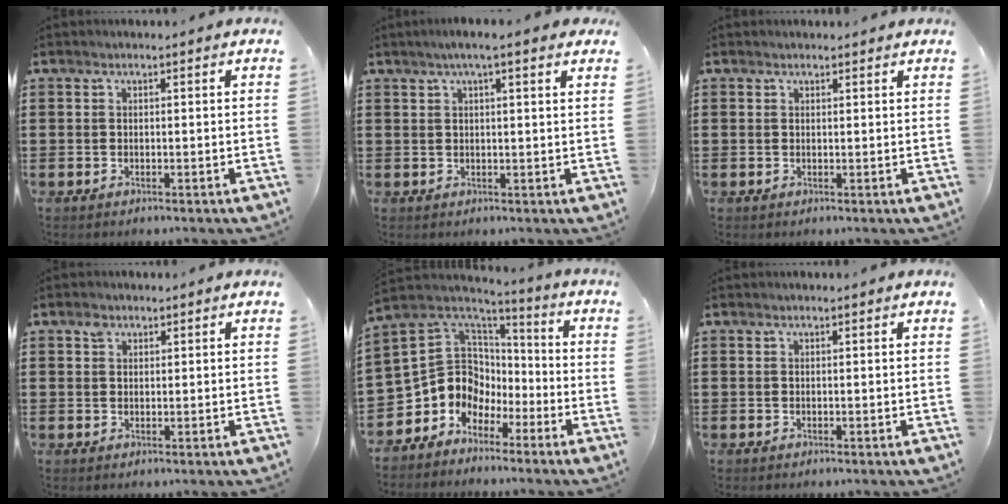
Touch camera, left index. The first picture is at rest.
{"total": 3.2, "force": [2.1, 0.2, 2.4], "torque": [-0.051, 0.004, 0.036]}
{"total": 1.0, "force": [0.7, 0.6, 0.0], "torque": [-0.002, 0.003, 0.015]}
{"total": 1.5, "force": [0.9, 1.0, 0.4], "torque": [-0.011, 0.003, 0.018]}
{"total": 9.2, "force": [-2.0, 8.8, 2.1], "torque": [-0.091, -0.018, -0.035]}
{"total": 0.0}